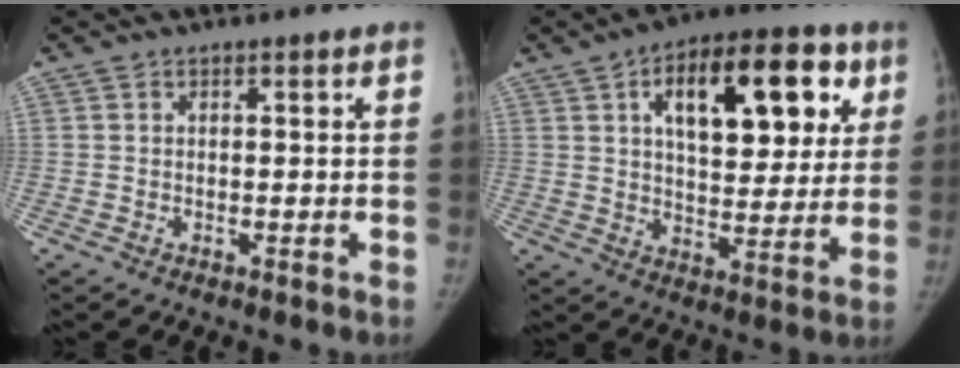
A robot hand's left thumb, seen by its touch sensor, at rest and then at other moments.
{"total": 21.5, "force": [8.0, 10.9, 16.7], "torque": [-0.191, -0.001, 0.117]}